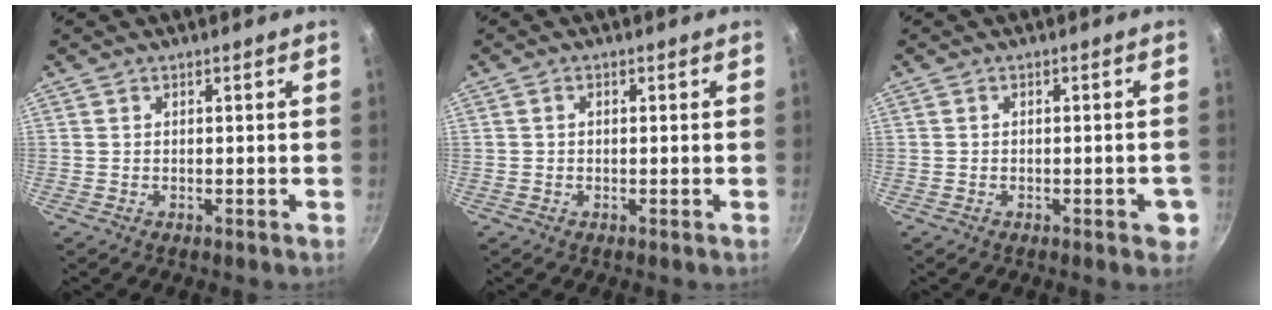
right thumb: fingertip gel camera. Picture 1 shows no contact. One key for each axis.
{"total": 0.8, "fx": 0.1, "fy": 0.6, "fz": 0.5, "tx": -0.008, "ty": 0.005, "tz": 0.002}
{"total": 3.3, "fx": -1.4, "fy": 1.4, "fz": 2.7, "tx": -0.022, "ty": 0.006, "tz": -0.017}